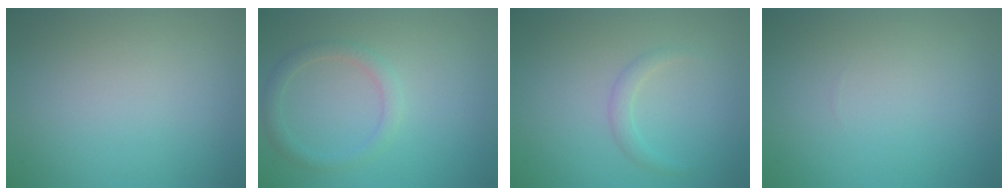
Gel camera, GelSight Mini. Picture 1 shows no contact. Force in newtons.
{"total": 1.8, "press": 1.8, "slide": 0.0}
{"total": 1.2, "press": 1.2, "slide": 0.1}
{"total": 0.0}